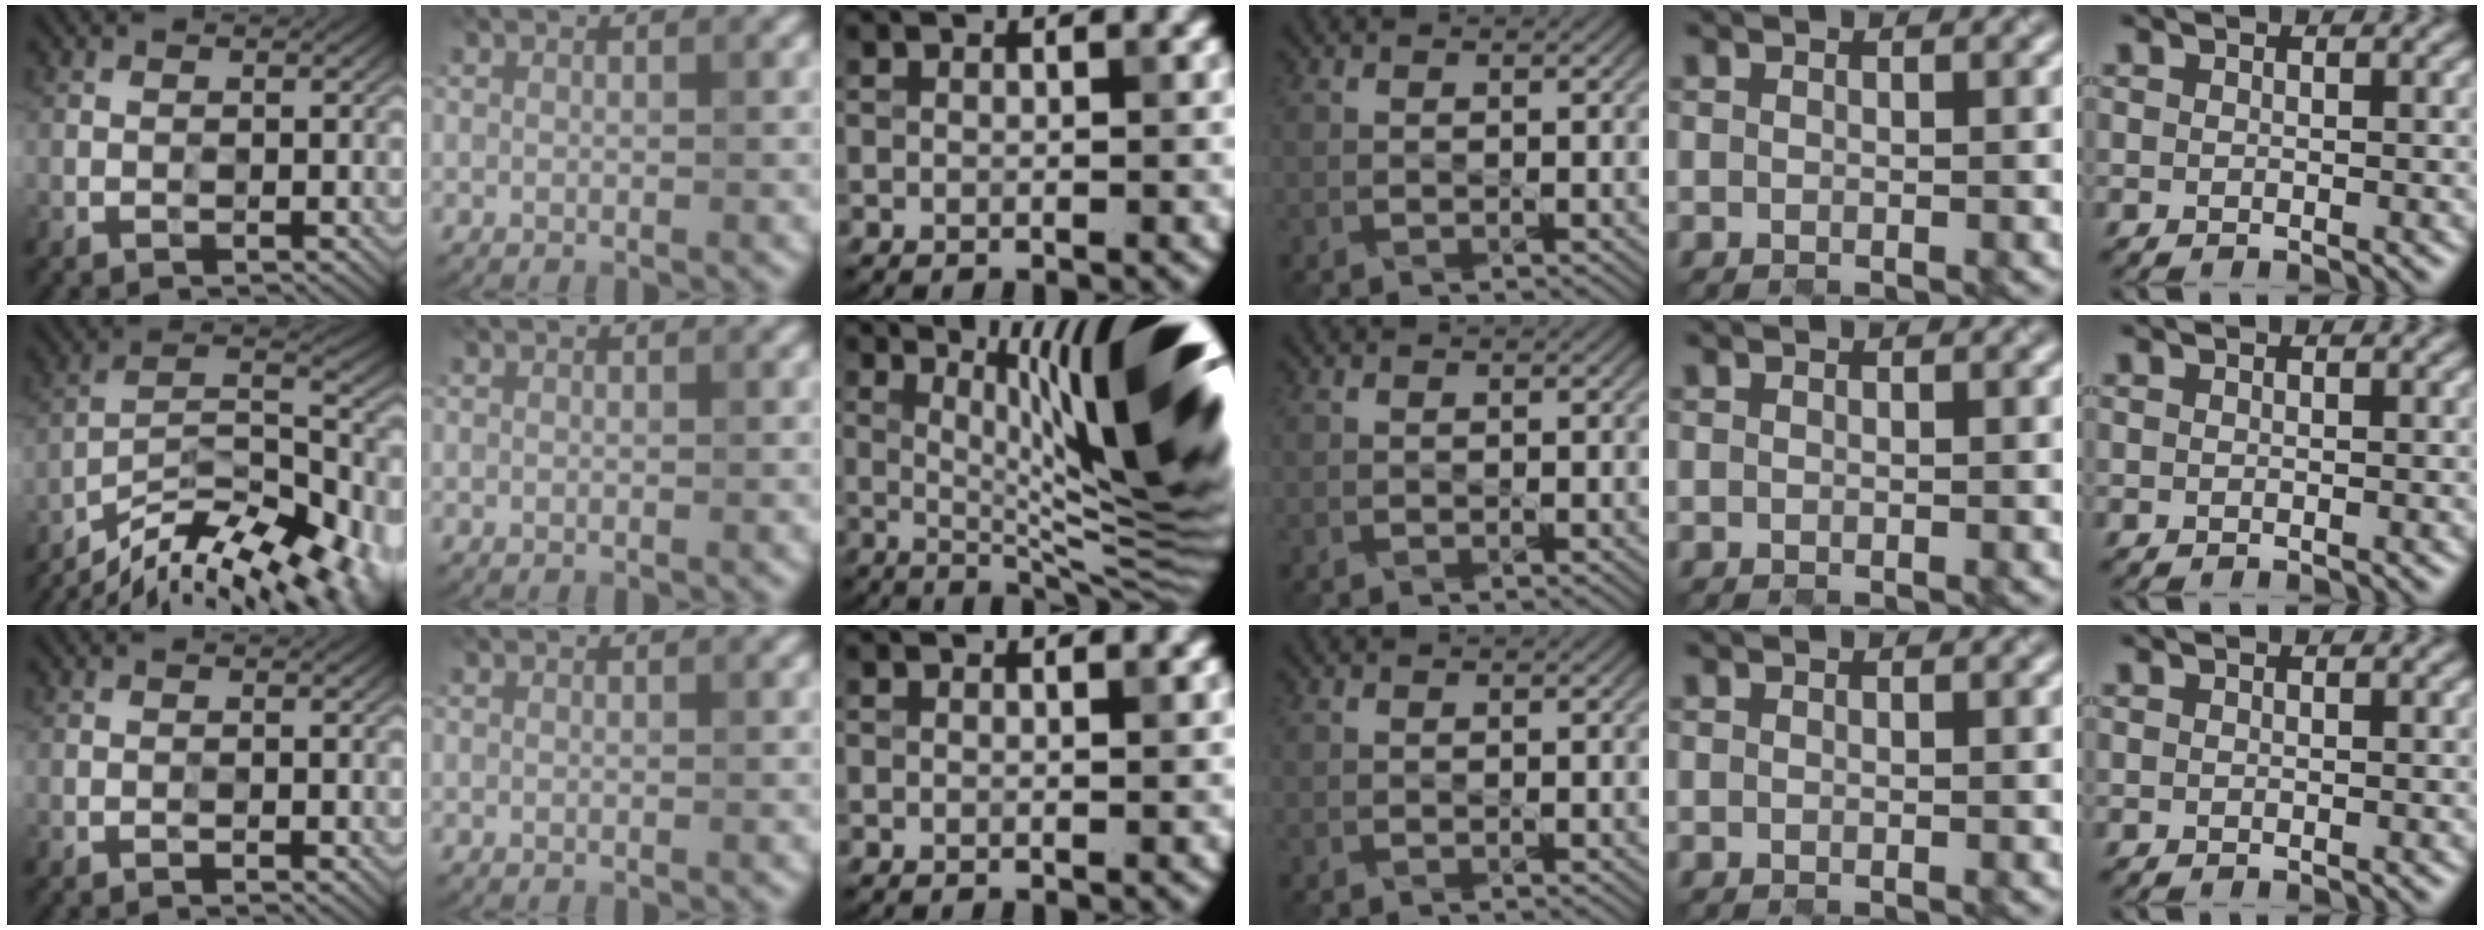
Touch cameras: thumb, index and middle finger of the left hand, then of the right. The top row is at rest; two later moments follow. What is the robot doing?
{"motion": "close", "object": "hinged tin"}